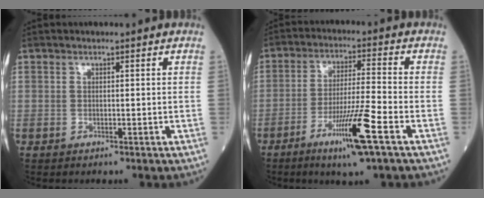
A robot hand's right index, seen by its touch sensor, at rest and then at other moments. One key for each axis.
{"total": 10.3, "fx": -5.3, "fy": -0.7, "fz": 8.8, "tx": -0.166, "ty": -0.018, "tz": -0.096}